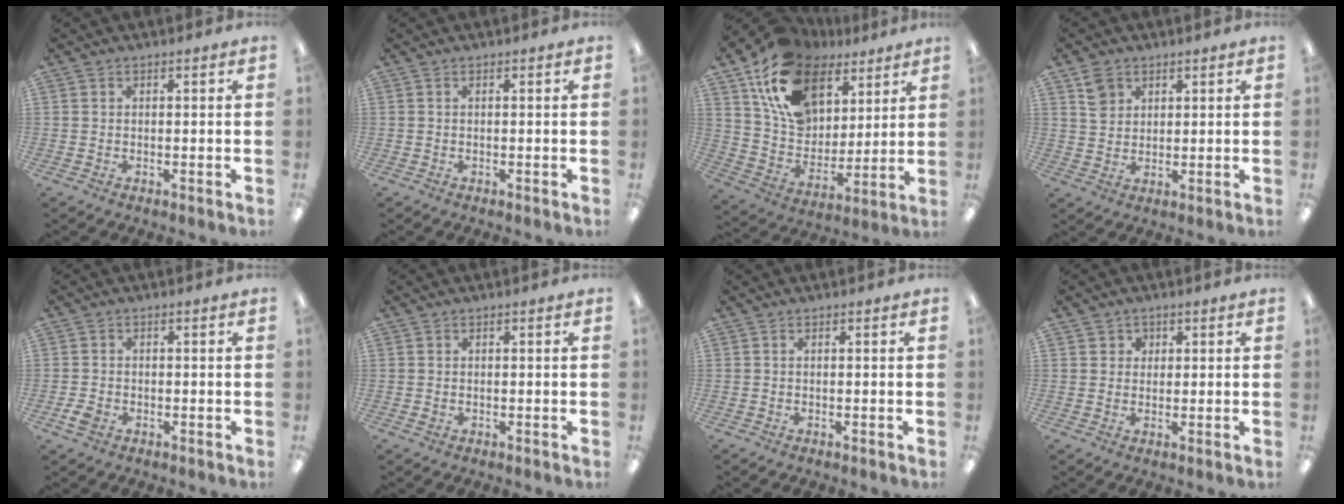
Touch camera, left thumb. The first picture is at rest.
{"total": 0.0}
{"total": 18.8, "force": [10.6, 12.2, 9.5], "torque": [-0.185, -0.042, 0.199]}
{"total": 5.1, "force": [3.0, 4.0, 1.4], "torque": [-0.025, 0.002, 0.055]}
{"total": 2.8, "force": [-1.2, 2.1, 1.4], "torque": [-0.035, 0.001, -0.025]}
{"total": 0.7, "force": [0.0, 0.7, 0.2], "torque": [-0.002, 0.004, -0.001]}
{"total": 0.0}
{"total": 2.7, "force": [1.1, 2.4, 0.0], "torque": [0.006, 0.000, 0.015]}